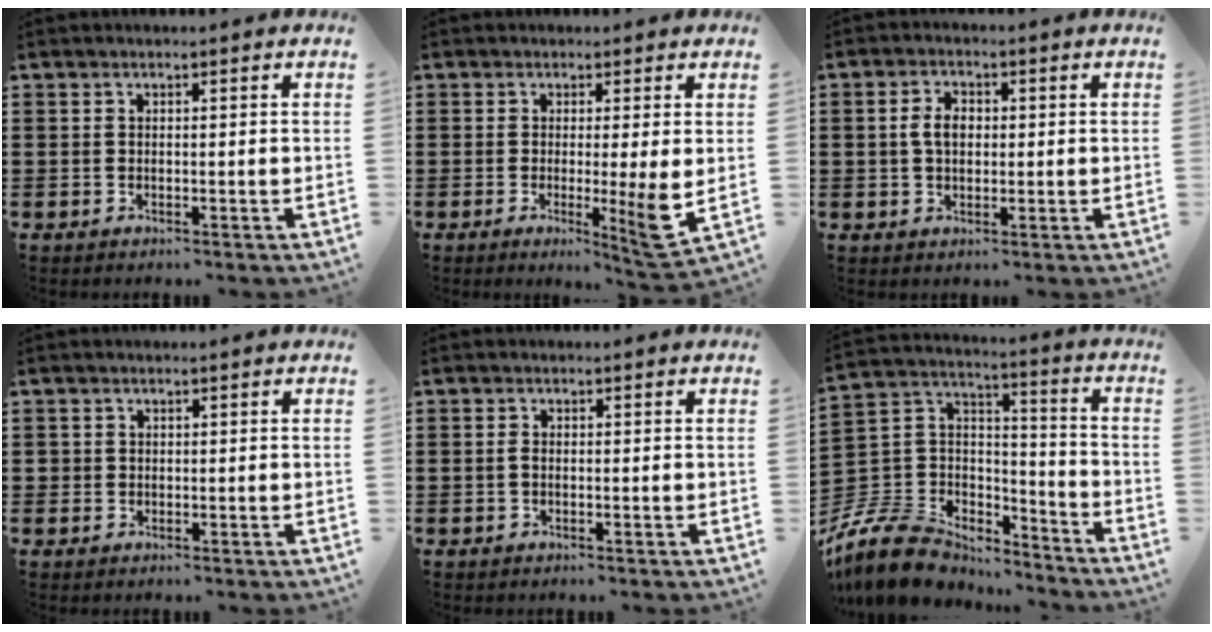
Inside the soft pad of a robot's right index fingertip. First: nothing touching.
{"total": 6.4, "force": [-0.4, -0.2, 6.3], "torque": [-0.107, -0.025, -0.004]}
{"total": 3.6, "force": [0.2, 2.3, 2.7], "torque": [-0.057, 0.011, 0.002]}
{"total": 0.8, "force": [0.0, 0.8, 0.1], "torque": [-0.004, 0.006, -0.003]}
{"total": 0.7, "force": [-0.2, 0.4, 0.5], "torque": [-0.013, -0.002, -0.004]}
{"total": 11.3, "force": [-9.3, 5.7, 3.0], "torque": [-0.099, 0.016, -0.185]}